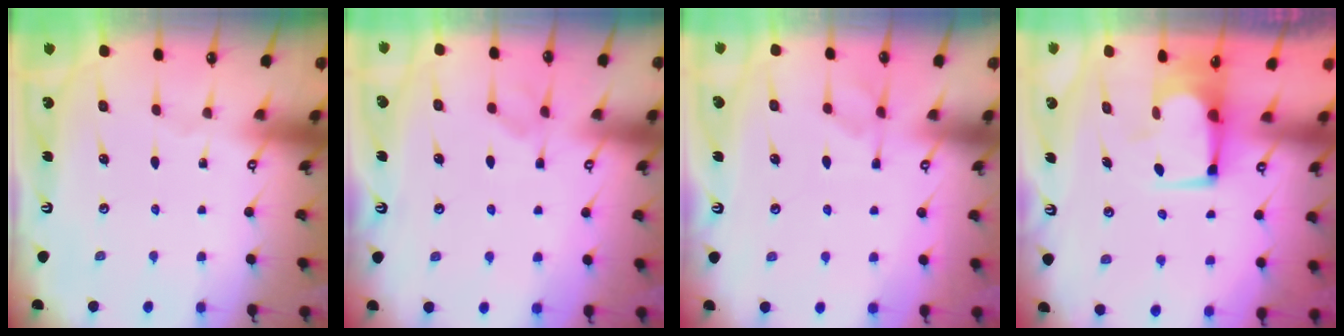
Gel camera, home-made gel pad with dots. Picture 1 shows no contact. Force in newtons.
{"total": 1.7, "press": 1.5, "slide": 0.7}
{"total": 4.1, "press": 3.9, "slide": 1.1}
{"total": 3.8, "press": 3.8, "slide": 0.4}